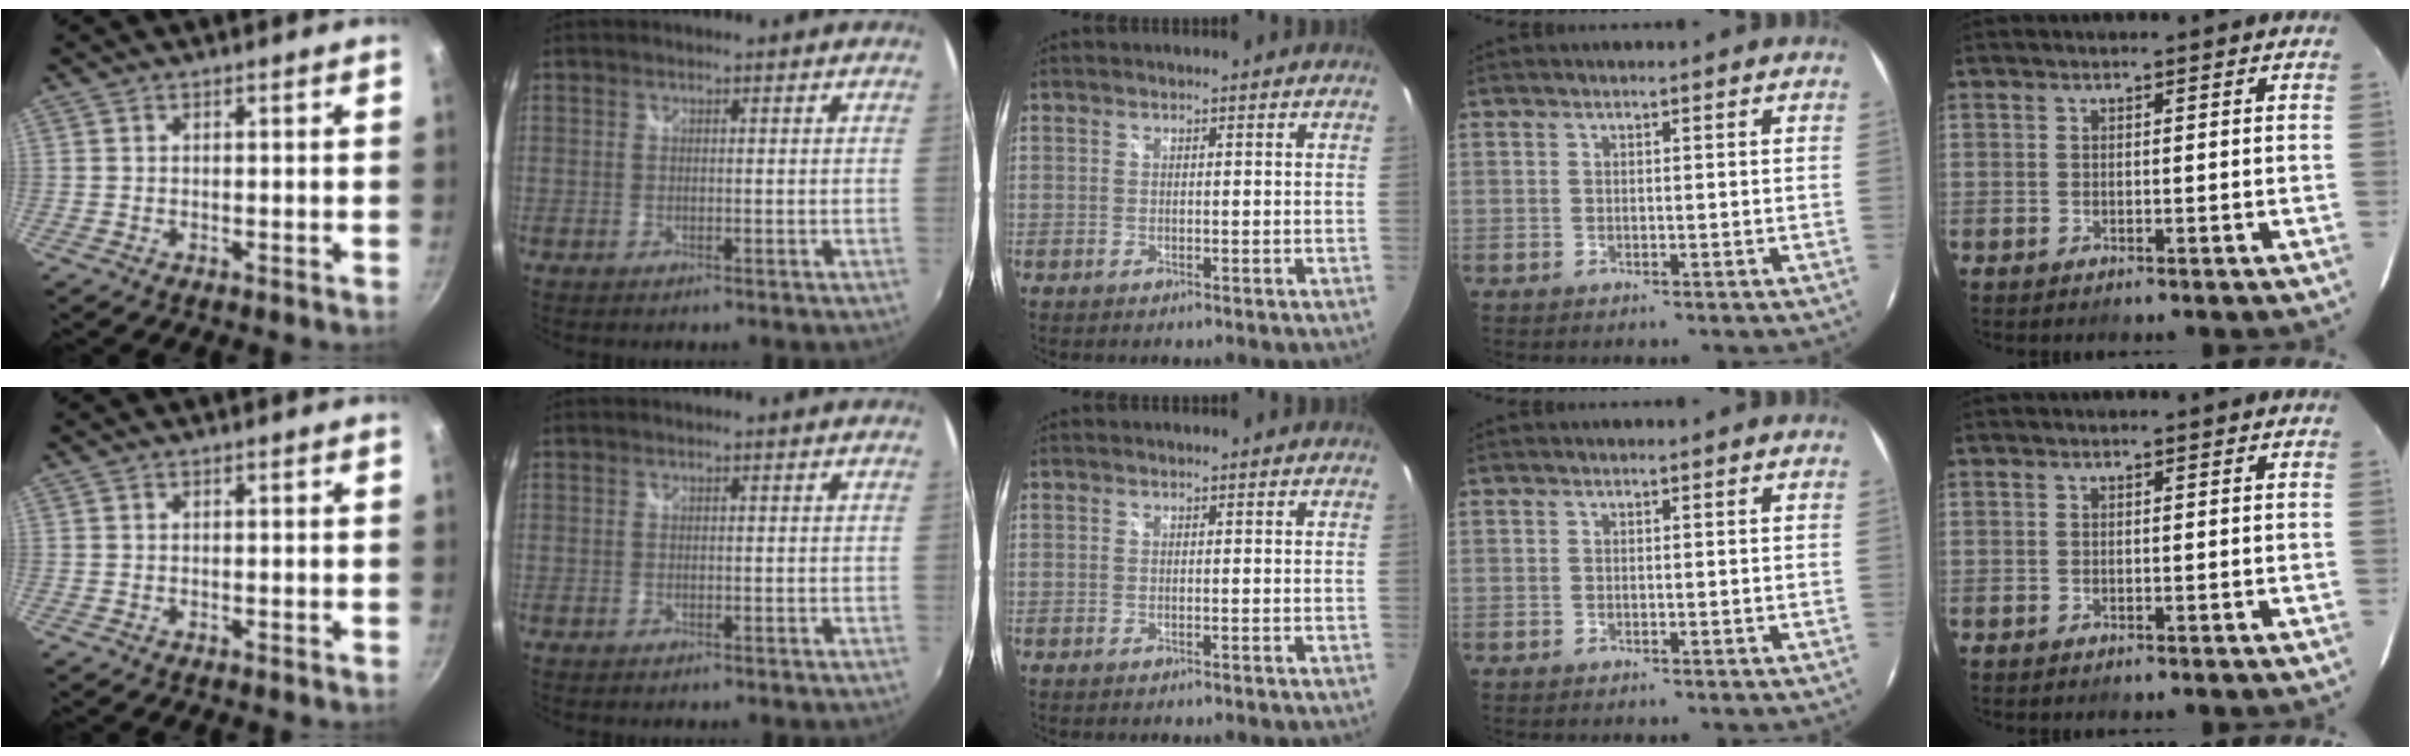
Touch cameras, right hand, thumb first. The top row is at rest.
{}